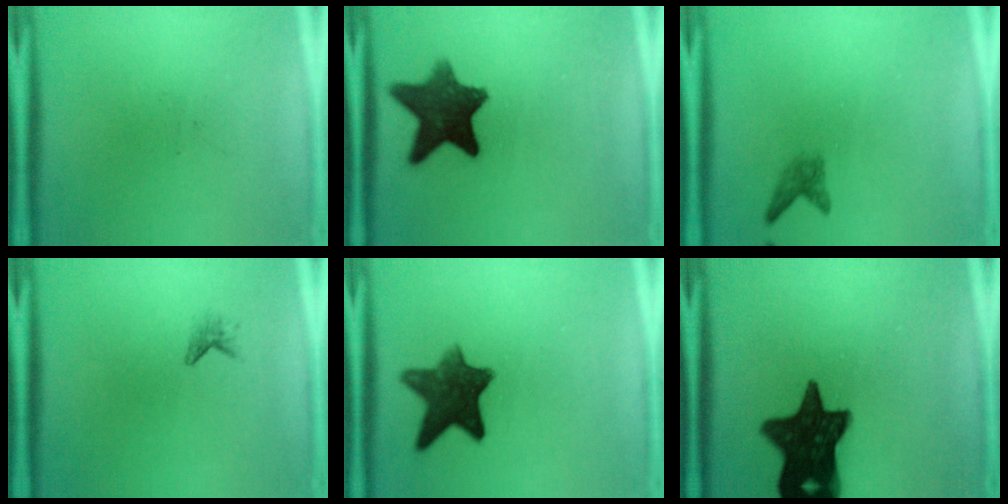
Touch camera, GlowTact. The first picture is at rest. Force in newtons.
{"total": 11.8}
{"total": 1.8}
{"total": 1.0}
{"total": 10.3}
{"total": 15.1}